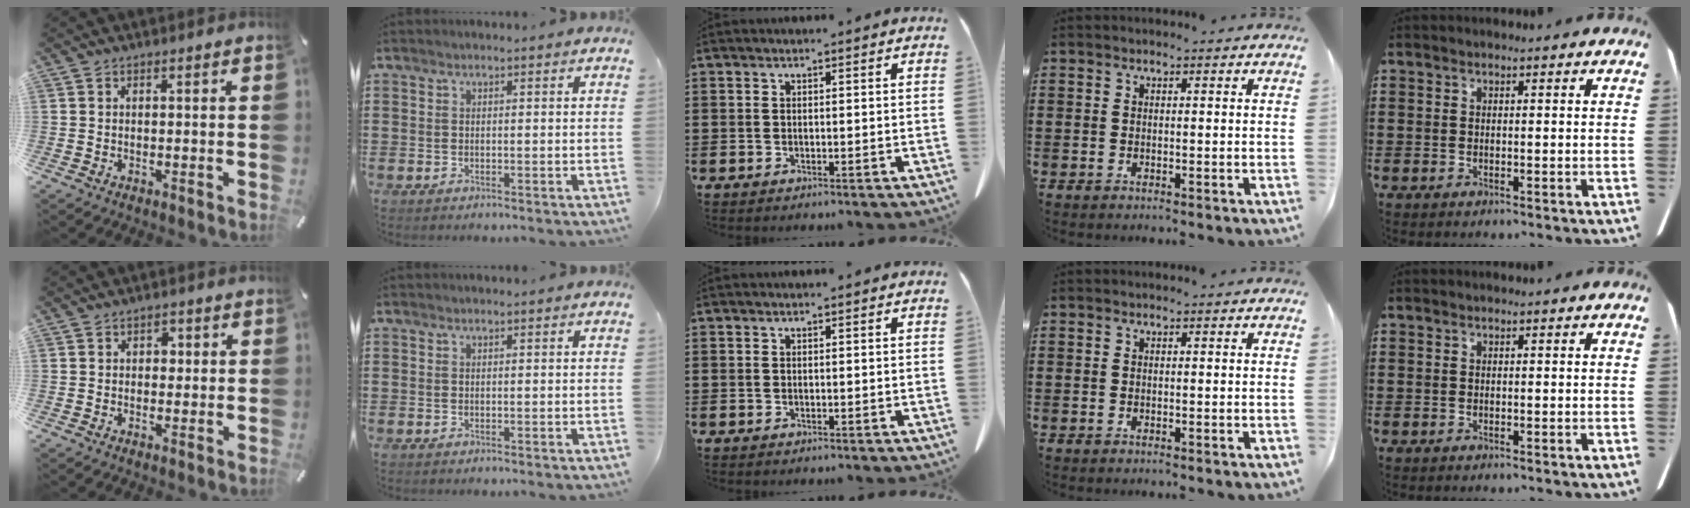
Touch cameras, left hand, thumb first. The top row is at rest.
{"thumb": {"total": 1.9, "force": [0.1, 1.6, 1.1], "torque": [-0.007, 0.002, -0.004]}}